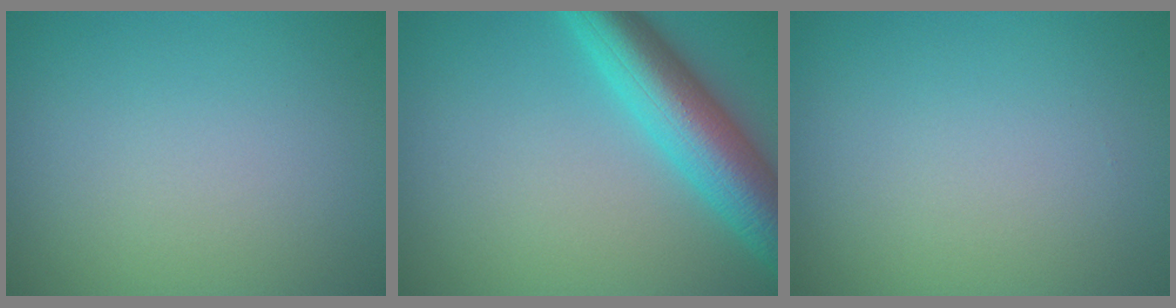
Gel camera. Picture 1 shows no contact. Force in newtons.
{"total": 7.5, "press": 7.5, "slide": 0.3}
{"total": 0.0}